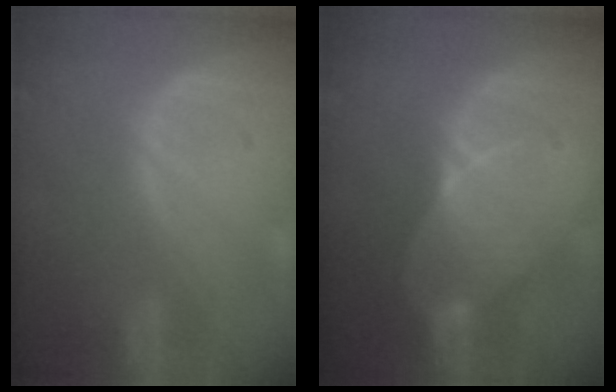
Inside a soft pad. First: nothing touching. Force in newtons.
{"total": 7.1, "press": 6.5, "slide": 2.8}